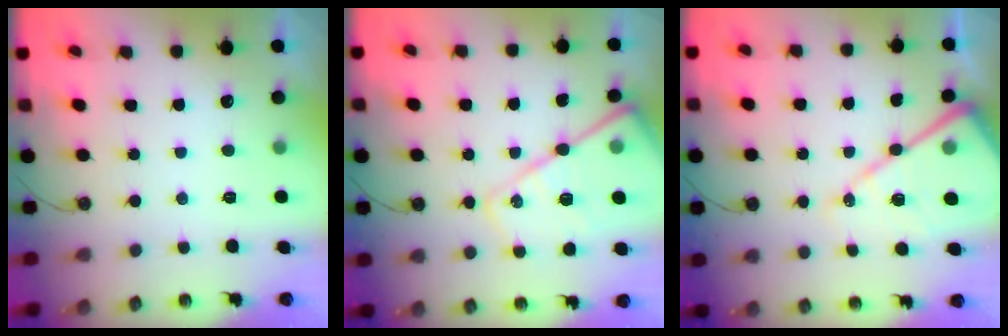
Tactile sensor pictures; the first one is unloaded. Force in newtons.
{"total": 18.7, "press": 18.6, "slide": 1.9}
{"total": 18.3, "press": 18.2, "slide": 1.9}